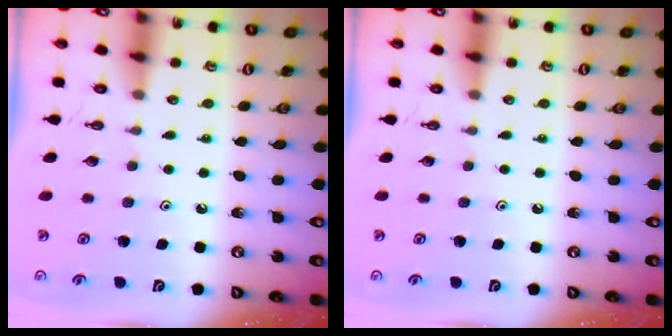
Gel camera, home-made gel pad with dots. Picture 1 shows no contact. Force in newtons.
{"total": 0.0}